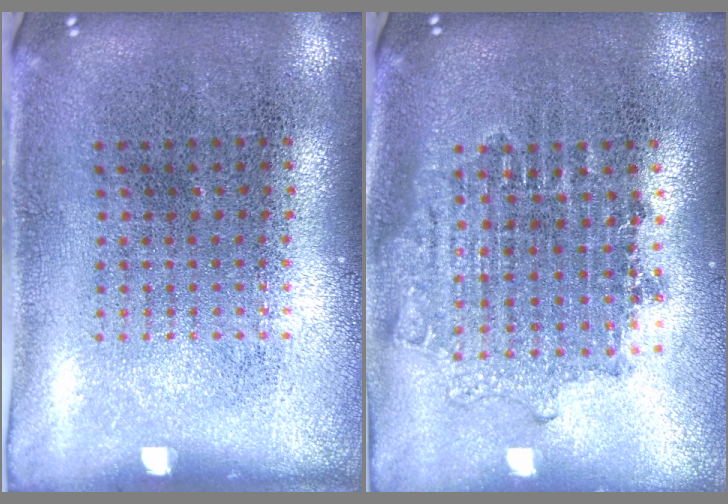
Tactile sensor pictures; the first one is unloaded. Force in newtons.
{"total": 1.7, "press": 1.4, "slide": 1.0}